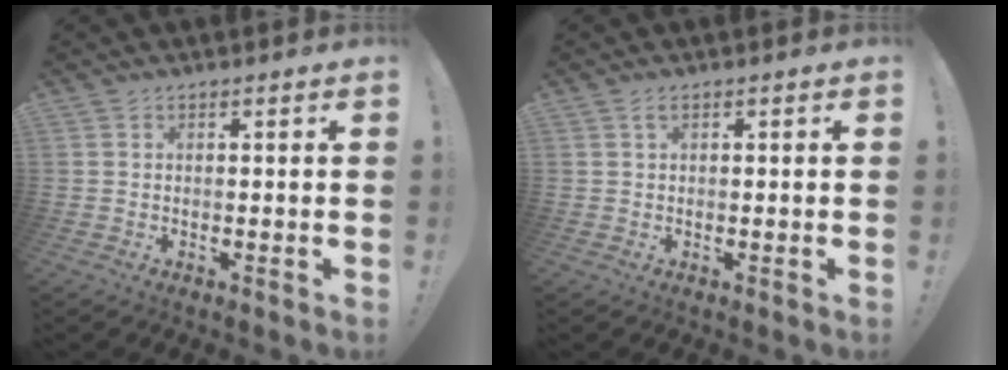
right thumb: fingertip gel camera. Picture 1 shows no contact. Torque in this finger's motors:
{"motor_torque": [0.04, 0.50, 0.13, -0.12, 0.02]}